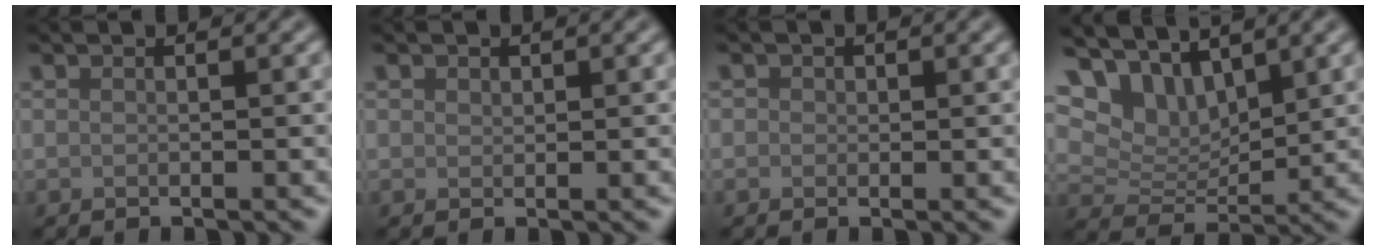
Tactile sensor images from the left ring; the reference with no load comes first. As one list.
[{"total": 0.6, "force": [0.5, 0.4, 0.1], "torque": [-0.001, -0.003, 0.009]}, {"total": 0.8, "force": [0.2, 0.8, 0.2], "torque": [0.002, -0.002, 0.001]}, {"total": 8.2, "force": [5.4, 4.4, 4.4], "torque": [-0.092, 0.012, 0.084]}]